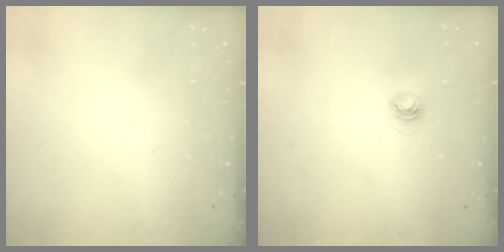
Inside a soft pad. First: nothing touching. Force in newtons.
{"total": 3.9, "press": 3.9, "slide": 0.4}